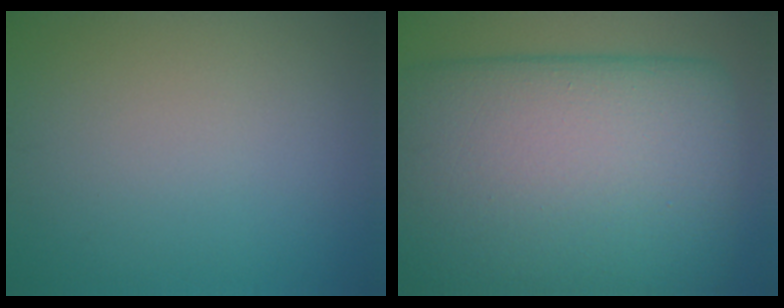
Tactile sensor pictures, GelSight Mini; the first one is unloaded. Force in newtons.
{"total": 20.7, "press": 20.7, "slide": 0.9}